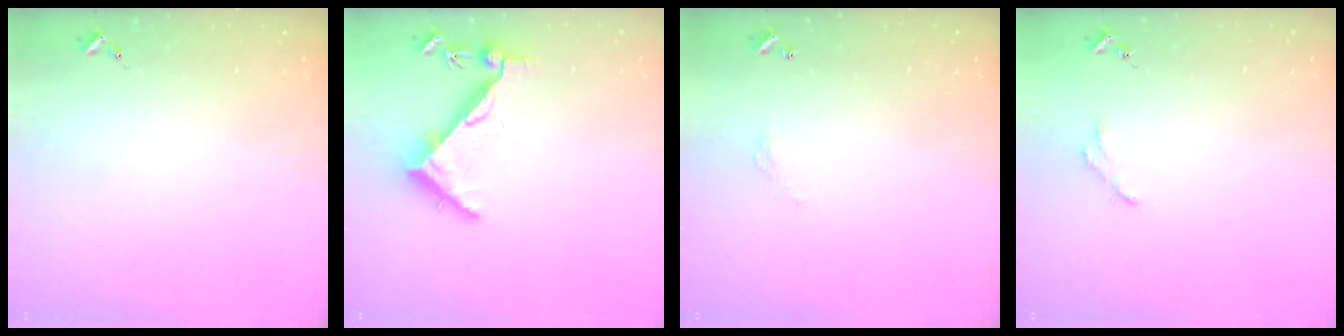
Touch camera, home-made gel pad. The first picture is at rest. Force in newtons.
{"total": 6.3, "press": 6.2, "slide": 0.7}
{"total": 2.7, "press": 2.7, "slide": 0.2}
{"total": 2.5, "press": 2.5, "slide": 0.2}